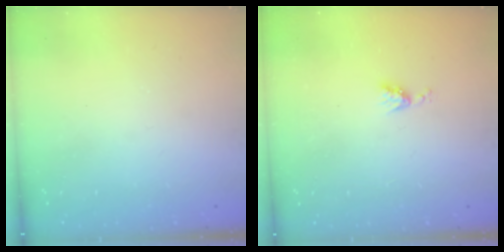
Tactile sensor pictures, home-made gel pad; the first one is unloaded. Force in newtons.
{"total": 4.3, "press": 4.3, "slide": 0.5}